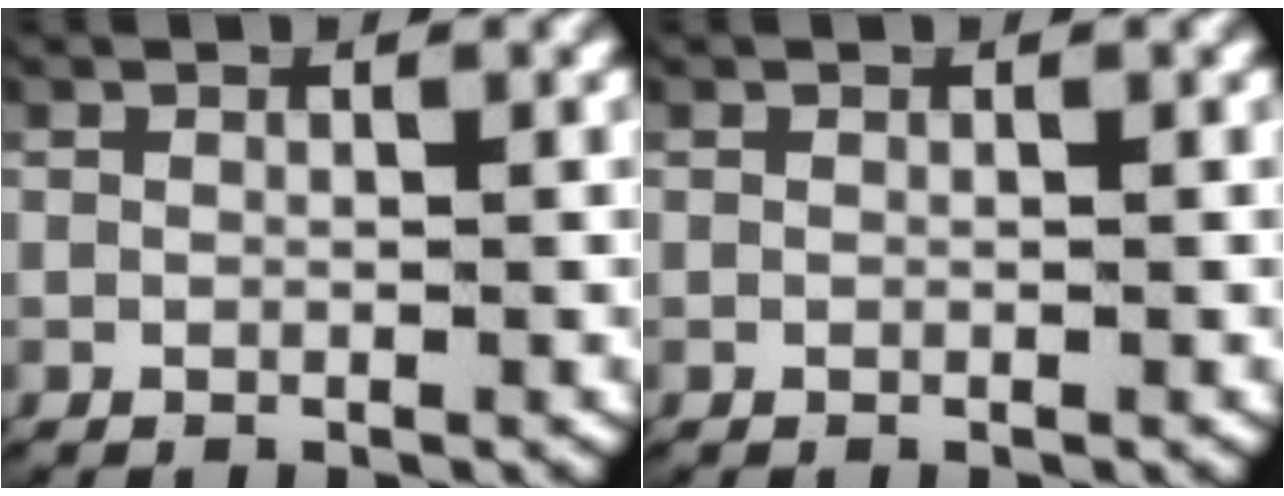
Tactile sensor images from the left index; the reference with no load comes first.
{"total": 0.0}